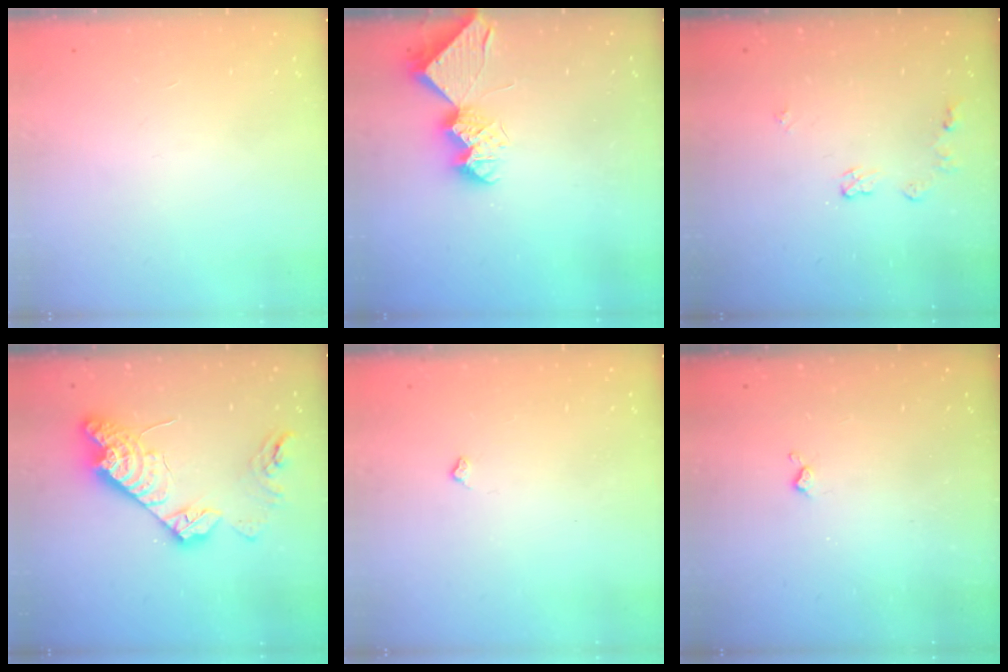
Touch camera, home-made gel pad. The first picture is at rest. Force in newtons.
{"total": 9.1, "press": 9.1, "slide": 0.2}
{"total": 5.0, "press": 4.9, "slide": 0.2}
{"total": 16.4, "press": 16.4, "slide": 1.0}
{"total": 2.4, "press": 2.4, "slide": 0.5}
{"total": 3.0, "press": 2.9, "slide": 0.4}